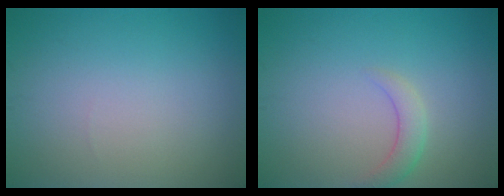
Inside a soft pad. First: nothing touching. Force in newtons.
{"total": 1.9, "press": 1.9, "slide": 0.2}